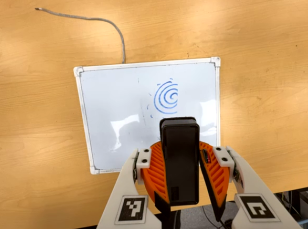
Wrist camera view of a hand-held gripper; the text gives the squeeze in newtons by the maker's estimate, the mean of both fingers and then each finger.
{"total": 8.6, "left": 8.8, "right": 8.5}